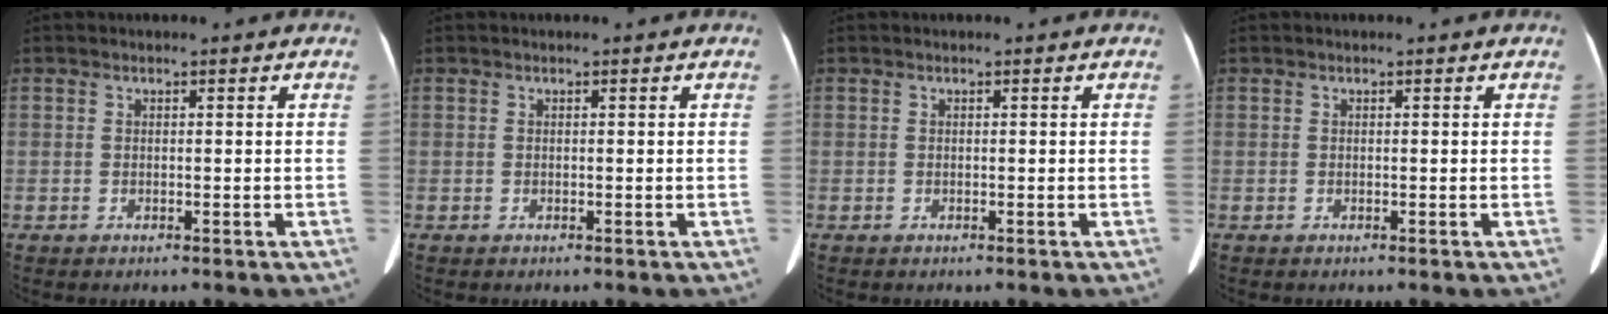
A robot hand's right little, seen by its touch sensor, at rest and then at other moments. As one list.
[{"total": 0.0}, {"total": 0.0}, {"total": 0.0}]